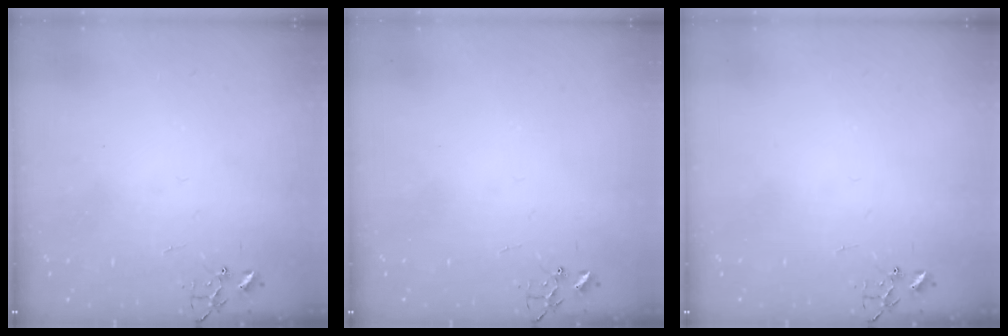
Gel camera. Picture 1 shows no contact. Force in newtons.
{"total": 0.0}
{"total": 0.0}